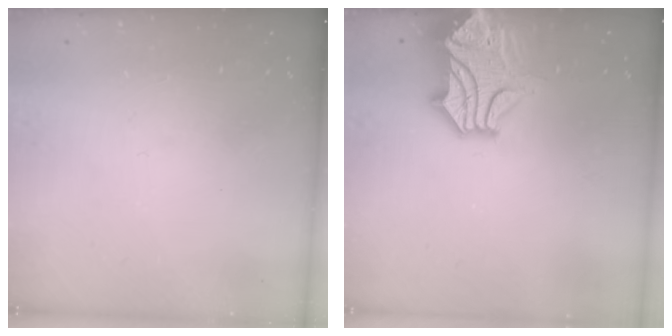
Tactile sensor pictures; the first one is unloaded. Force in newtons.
{"total": 2.8, "press": 2.4, "slide": 1.3}